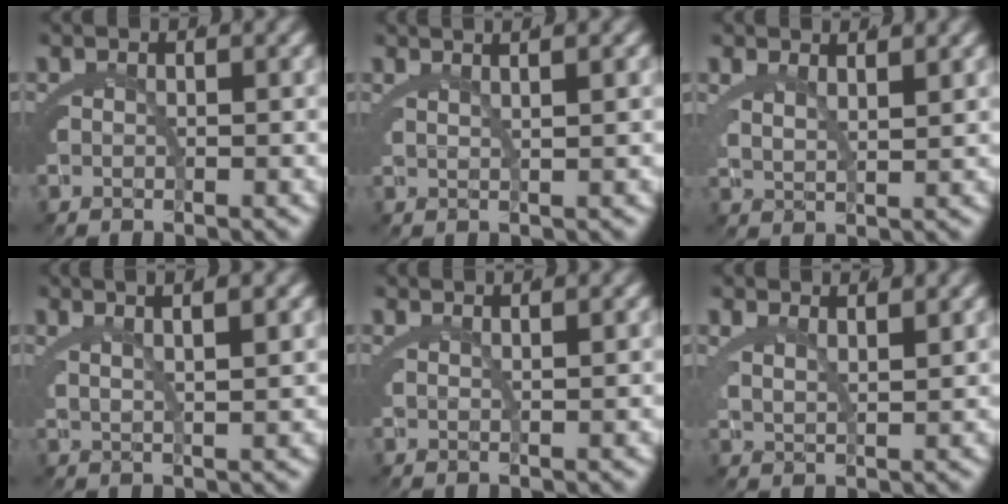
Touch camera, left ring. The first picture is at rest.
{"total": 3.9, "force": [3.0, 0.2, 2.6], "torque": [-0.022, 0.018, 0.046]}
{"total": 2.6, "force": [2.1, 0.3, 1.5], "torque": [-0.035, -0.009, 0.047]}
{"total": 5.0, "force": [3.4, 0.9, 3.6], "torque": [-0.043, 0.017, 0.051]}
{"total": 1.9, "force": [1.5, -0.8, 0.8], "torque": [-0.005, 0.006, 0.026]}
{"total": 2.5, "force": [2.2, 0.1, 1.3], "torque": [-0.031, -0.009, 0.048]}